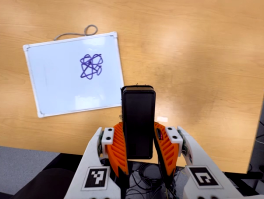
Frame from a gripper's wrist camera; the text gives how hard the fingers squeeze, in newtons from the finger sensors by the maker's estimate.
{"total": 6.6, "left": 4.9, "right": 8.4}